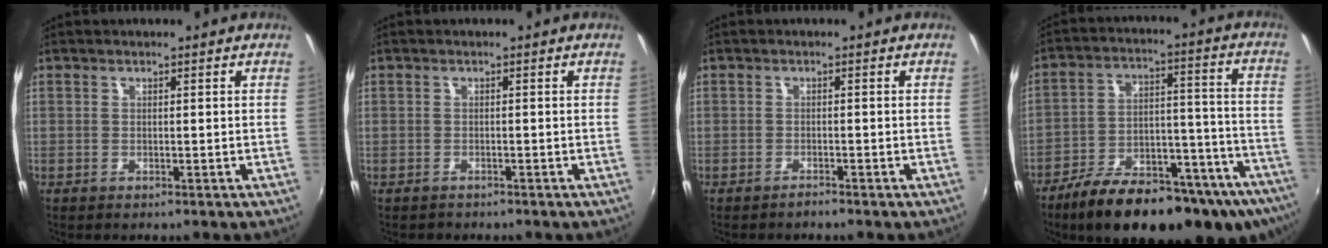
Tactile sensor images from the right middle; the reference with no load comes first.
{"total": 1.1, "force": [-0.9, 0.6, 0.0], "torque": [-0.004, 0.001, -0.015]}
{"total": 1.1, "force": [-1.1, 0.2, 0.2], "torque": [-0.006, -0.002, -0.019]}
{"total": 26.8, "force": [-18.8, 9.6, 16.5], "torque": [-0.250, -0.020, -0.260]}